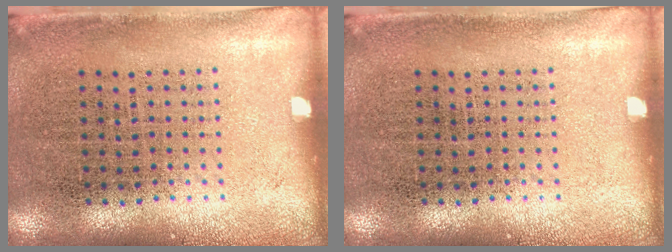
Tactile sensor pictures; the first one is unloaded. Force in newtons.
{"total": 0.0}